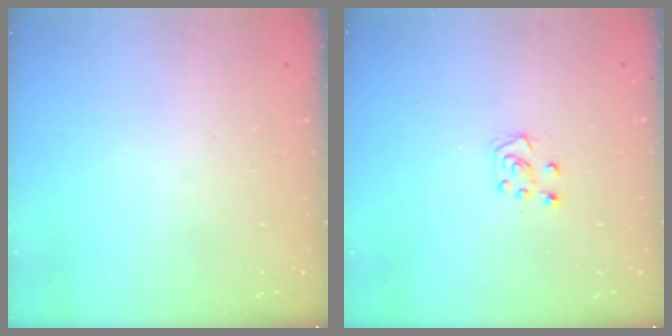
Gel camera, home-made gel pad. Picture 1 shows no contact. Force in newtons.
{"total": 5.8, "press": 5.8, "slide": 0.8}